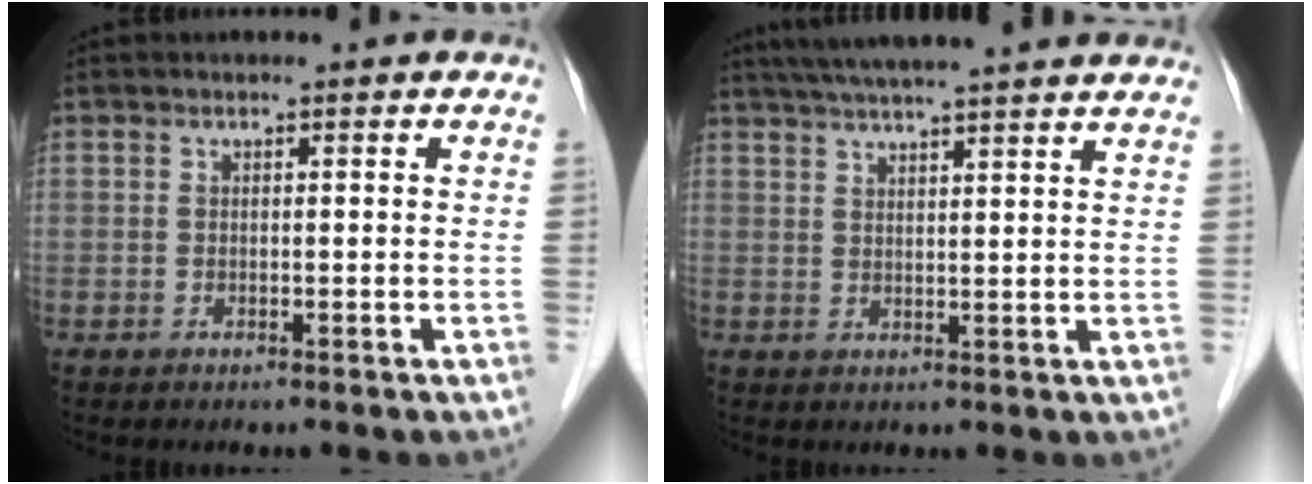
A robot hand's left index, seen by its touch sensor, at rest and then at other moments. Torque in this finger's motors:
{"motor_torque": [0.08, -1.15, 0.48, 0.16]}